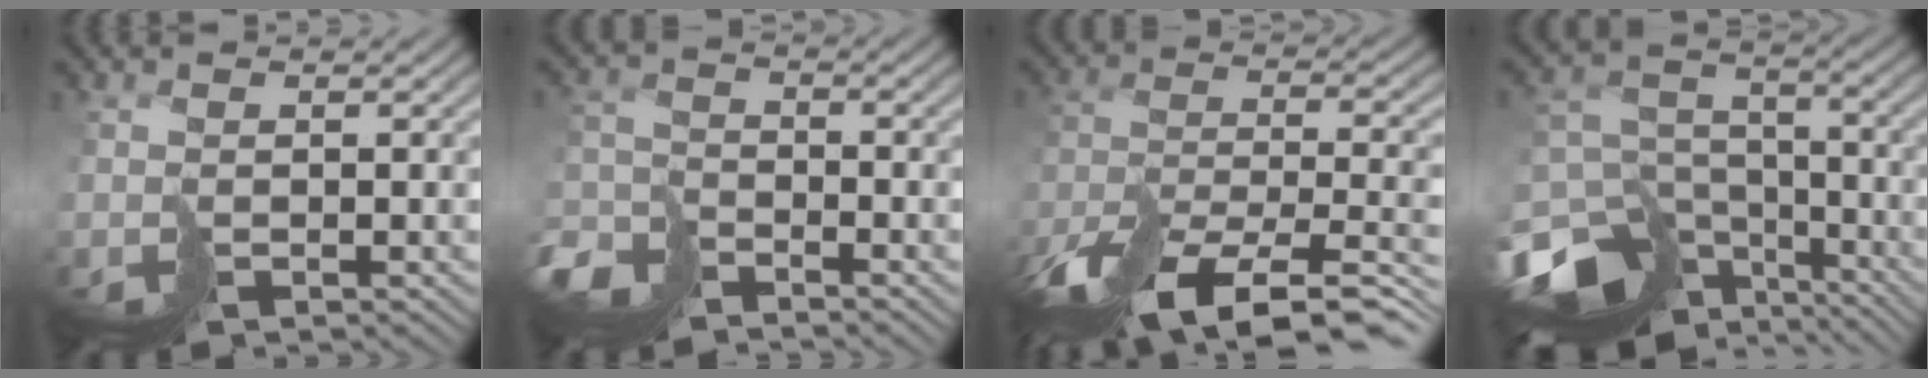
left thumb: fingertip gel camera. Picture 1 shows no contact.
{"total": 6.9, "force": [-5.6, 3.0, 2.9], "torque": [-0.067, -0.007, -0.126]}
{"total": 15.8, "force": [-11.8, 4.8, 9.4], "torque": [-0.211, -0.037, -0.178]}
{"total": 16.5, "force": [-11.2, 9.8, 6.9], "torque": [-0.193, -0.037, -0.155]}